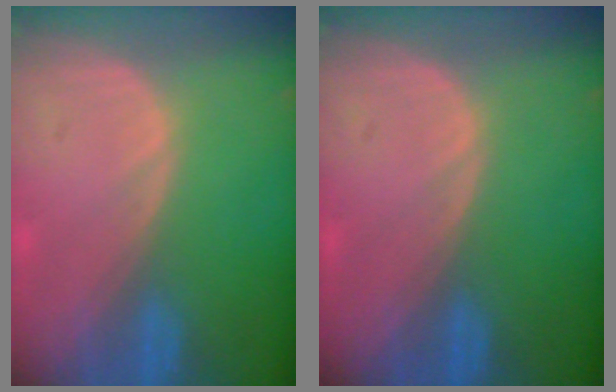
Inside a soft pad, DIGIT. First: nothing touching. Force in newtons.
{"total": 0.0}